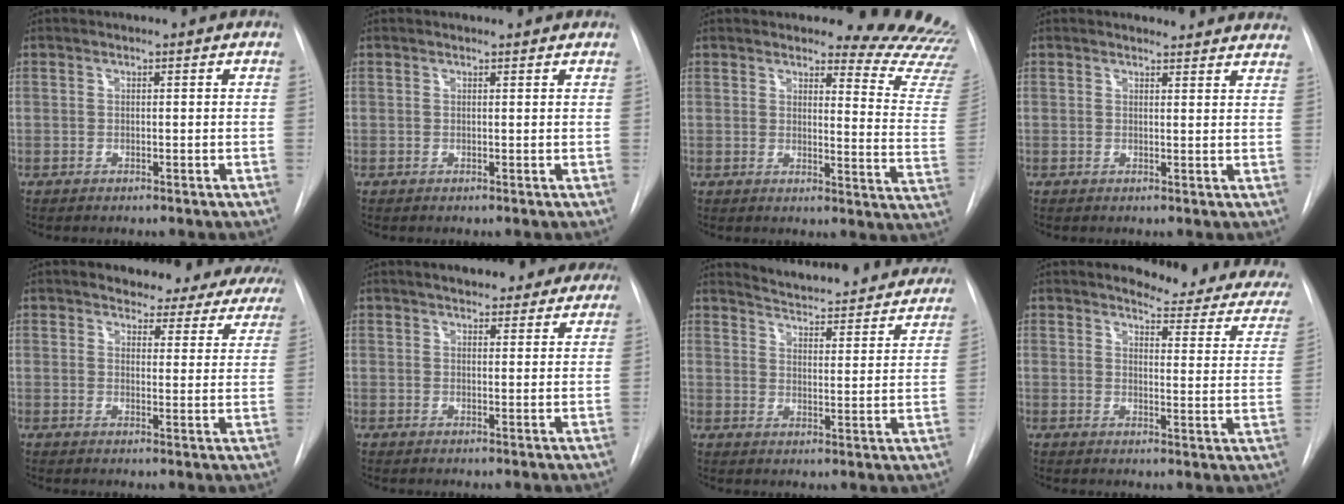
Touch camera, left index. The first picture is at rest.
{"total": 2.5, "force": [2.4, 0.5, 0.5], "torque": [-0.012, 0.010, 0.020]}
{"total": 15.1, "force": [14.8, 0.7, 2.5], "torque": [-0.002, -0.155, 0.134]}
{"total": 13.0, "force": [12.5, 2.5, 2.5], "torque": [-0.003, -0.020, 0.119]}
{"total": 14.7, "force": [13.4, 5.2, 3.2], "torque": [-0.010, -0.033, 0.130]}
{"total": 11.9, "force": [10.0, 4.5, 4.6], "torque": [-0.035, 0.018, 0.116]}
{"total": 22.4, "force": [21.3, 3.5, 6.1], "torque": [-0.081, -0.060, 0.255]}
{"total": 14.7, "force": [13.2, 3.6, 5.3], "torque": [-0.032, -0.063, 0.123]}